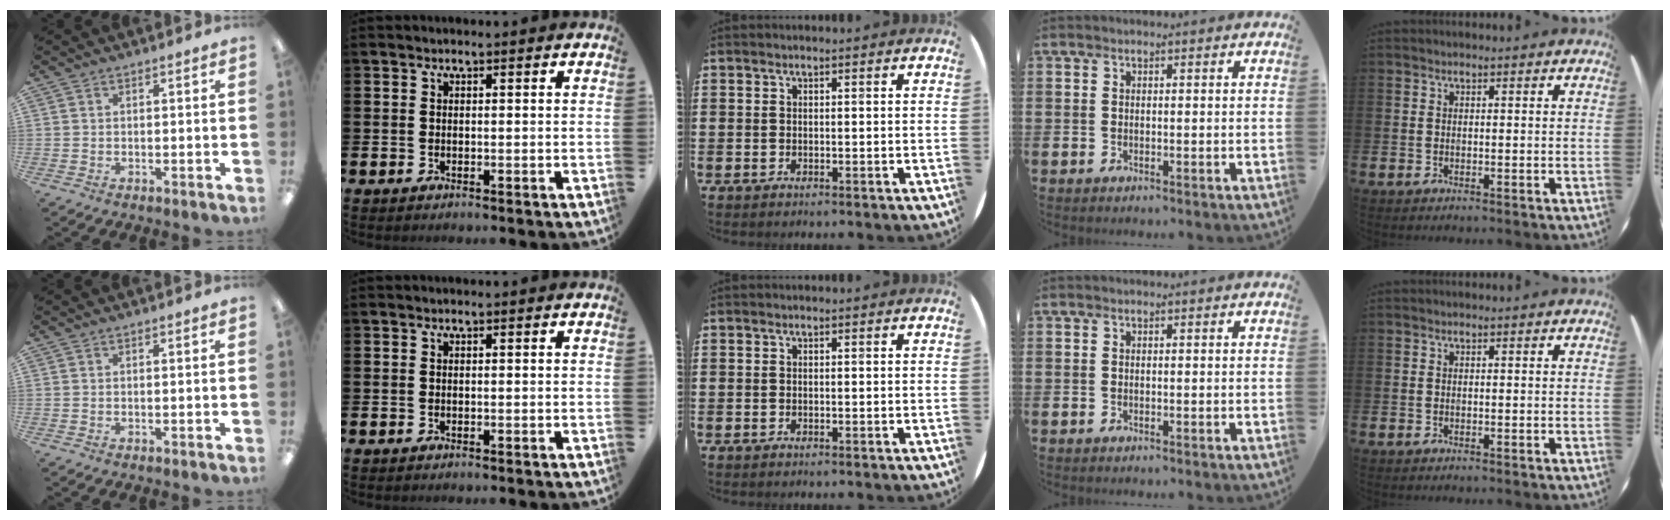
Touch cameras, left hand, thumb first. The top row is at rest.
{}